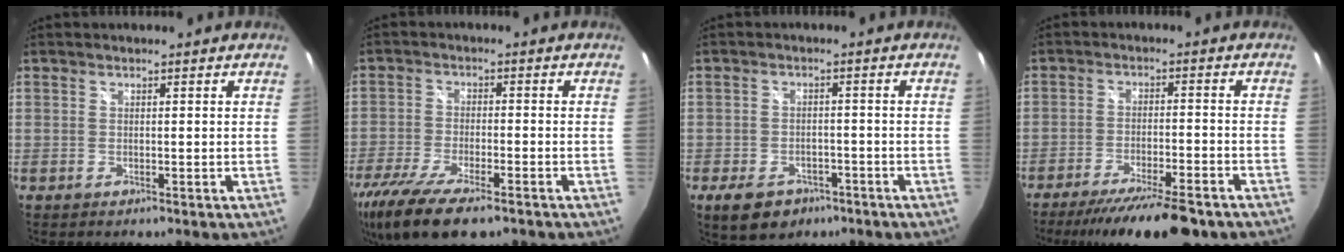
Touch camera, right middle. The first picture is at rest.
{"total": 15.9, "force": [-11.0, 5.0, 10.3], "torque": [-0.225, -0.061, -0.192]}
{"total": 7.9, "force": [-4.7, 5.1, 3.8], "torque": [-0.088, -0.005, -0.066]}
{"total": 15.0, "force": [-12.0, 3.0, 8.6], "torque": [-0.161, -0.029, -0.181]}